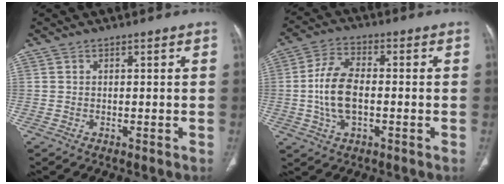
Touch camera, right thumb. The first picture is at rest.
{"total": 9.8, "force": [-1.0, 5.3, 8.2], "torque": [-0.166, 0.014, -0.023]}